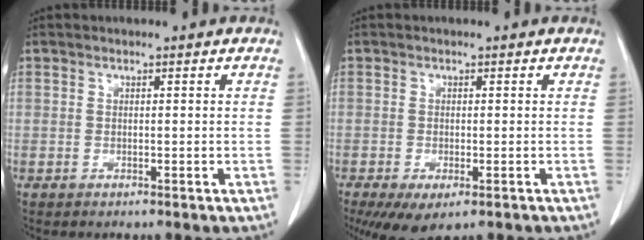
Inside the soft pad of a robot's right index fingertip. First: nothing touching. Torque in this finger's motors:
{"motor_torque": [1.09, -1.05, 0.65, 0.17]}